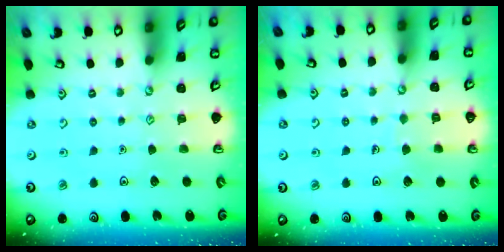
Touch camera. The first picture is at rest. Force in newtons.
{"total": 3.2, "press": 3.2, "slide": 0.2}